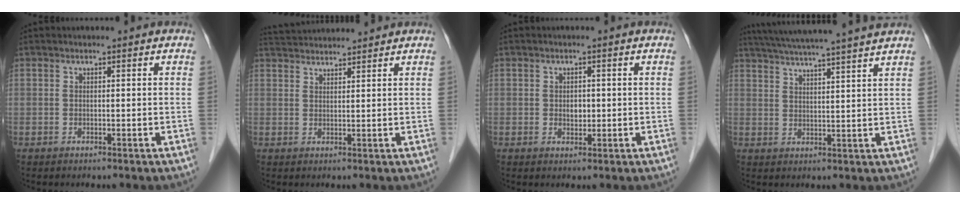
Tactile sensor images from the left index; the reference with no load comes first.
{"total": 6.6, "force": [6.5, 0.1, 1.3], "torque": [-0.030, 0.038, 0.107]}
{"total": 1.7, "force": [0.0, 1.2, 1.2], "torque": [-0.019, 0.000, 0.003]}
{"total": 16.0, "force": [14.2, -1.1, 7.3], "torque": [-0.130, 0.011, 0.196]}